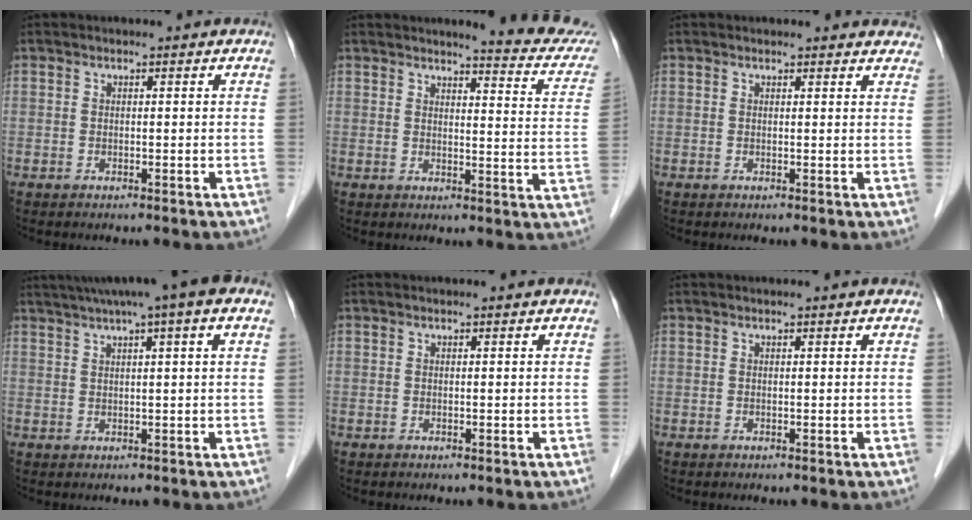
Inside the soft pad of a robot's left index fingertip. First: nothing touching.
{"total": 11.7, "force": [11.1, 0.7, 3.5], "torque": [-0.027, -0.056, 0.103]}
{"total": 6.8, "force": [6.4, 1.8, 1.5], "torque": [0.002, 0.006, 0.050]}
{"total": 9.3, "force": [5.7, 0.1, 7.4], "torque": [-0.118, 0.039, 0.080]}
{"total": 0.0}
{"total": 0.5, "force": [0.4, -0.1, 0.2], "torque": [-0.007, 0.001, 0.013]}